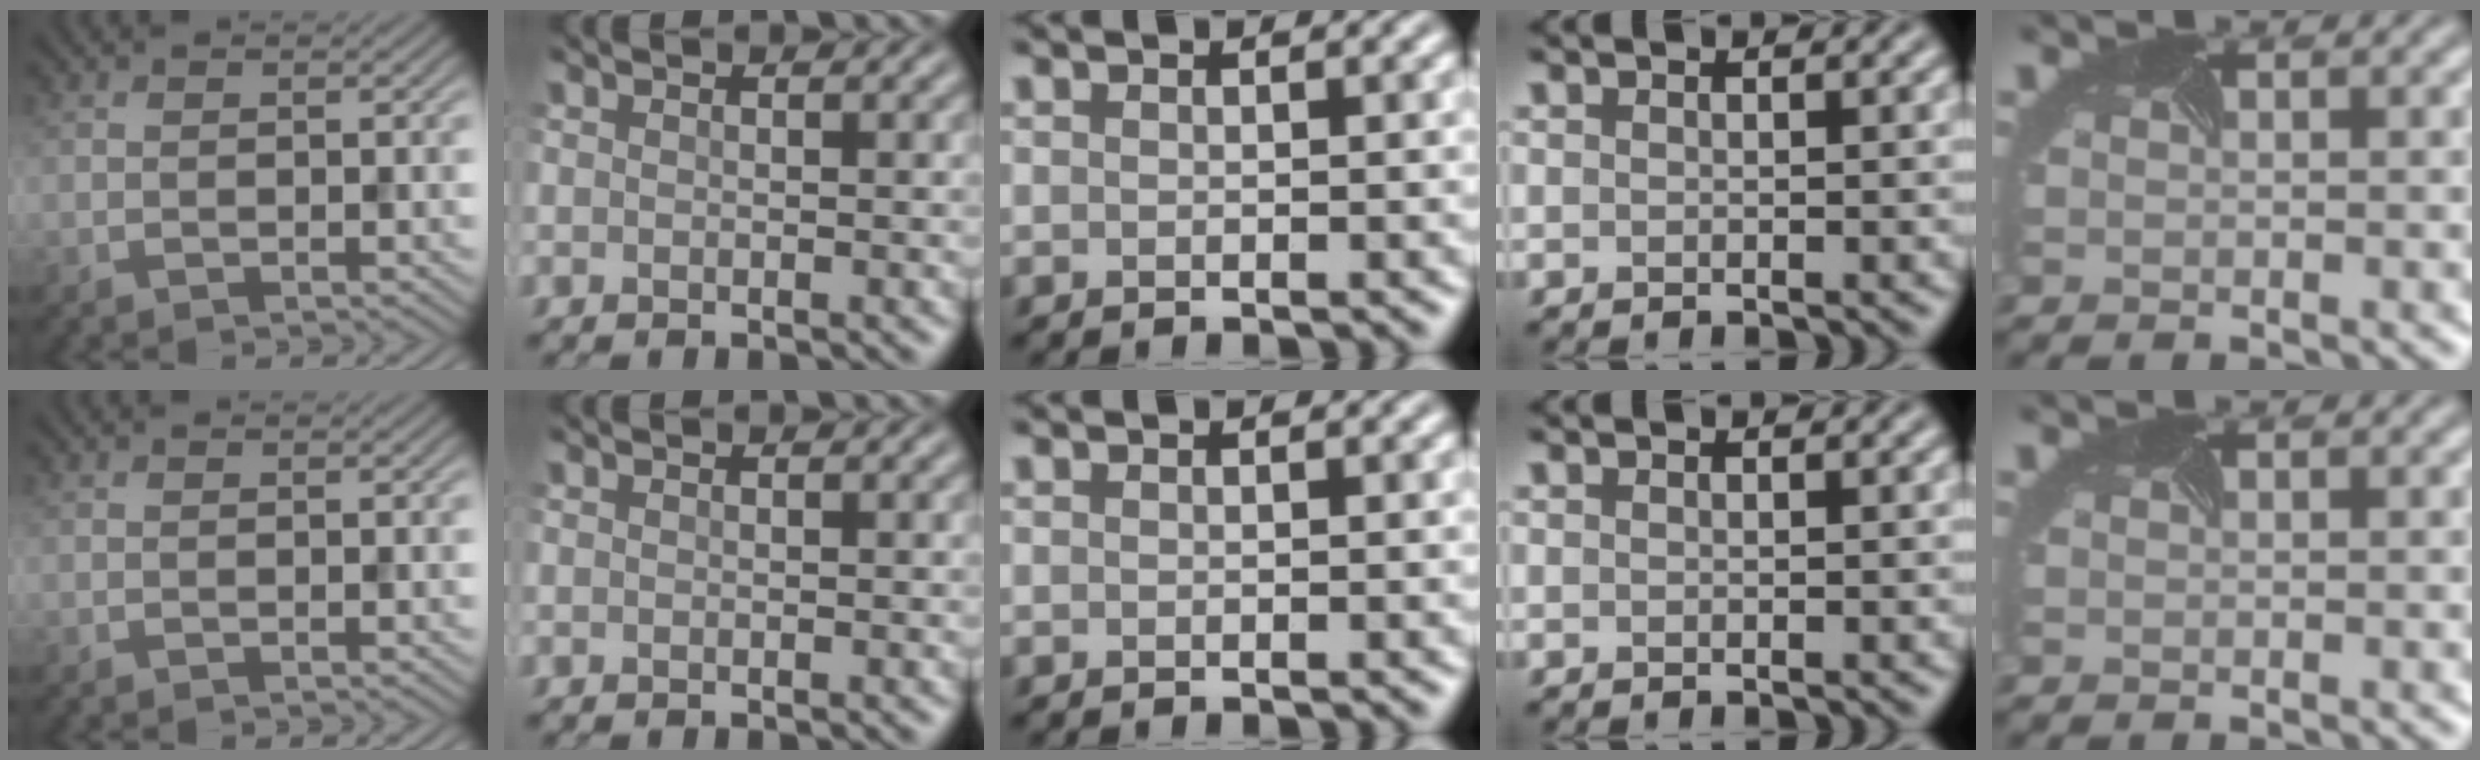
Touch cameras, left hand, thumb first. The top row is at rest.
{}